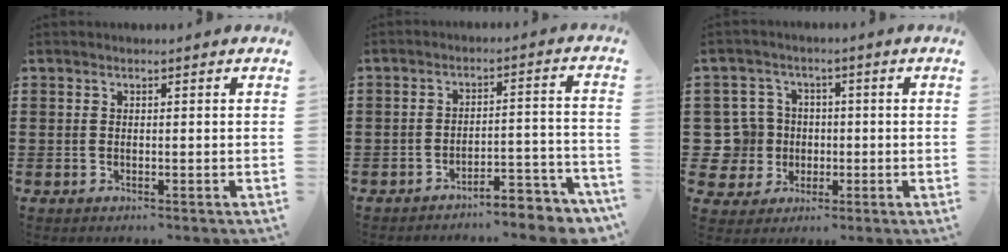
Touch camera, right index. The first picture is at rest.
{"total": 5.0, "force": [-4.8, 0.3, 1.5], "torque": [-0.026, -0.001, -0.097]}
{"total": 7.6, "force": [-0.2, 7.3, 2.1], "torque": [-0.090, 0.013, 0.000]}